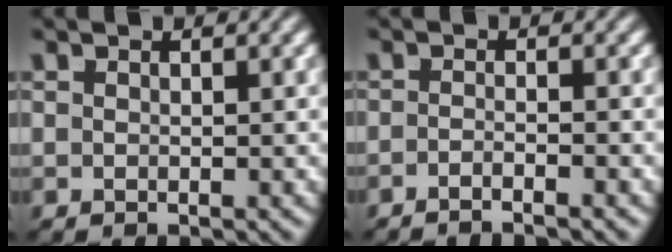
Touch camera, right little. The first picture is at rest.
{"total": 2.3, "force": [-2.2, -0.5, 0.6], "torque": [-0.005, -0.005, -0.037]}